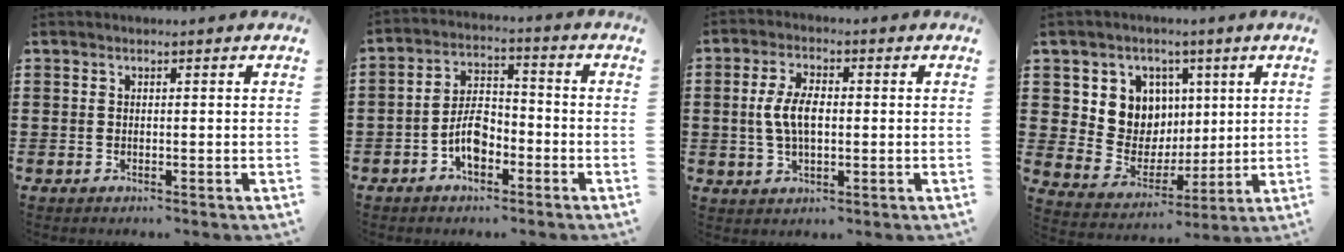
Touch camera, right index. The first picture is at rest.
{"total": 6.2, "force": [-2.6, 3.3, 4.5], "torque": [-0.097, 0.006, -0.052]}
{"total": 6.1, "force": [0.1, 2.9, 5.3], "torque": [-0.124, 0.003, -0.006]}
{"total": 8.3, "force": [2.7, 7.7, 1.5], "torque": [-0.070, -0.021, 0.053]}